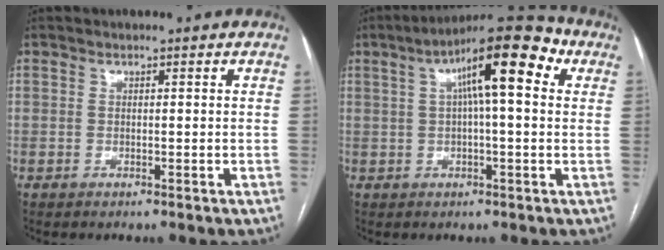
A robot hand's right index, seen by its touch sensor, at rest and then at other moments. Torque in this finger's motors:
{"motor_torque": [1.88, 0.26, 0.94, 0.20]}